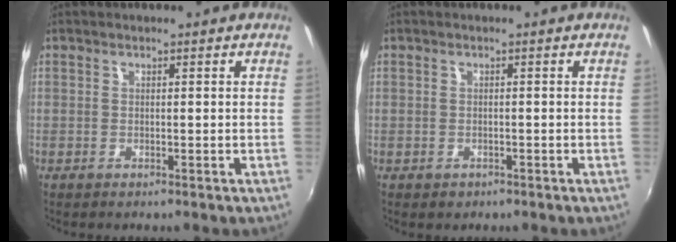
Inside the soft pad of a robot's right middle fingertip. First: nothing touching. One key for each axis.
{"total": 1.5, "fx": -0.7, "fy": 1.3, "fz": 0.2, "tx": -0.003, "ty": -0.003, "tz": -0.008}